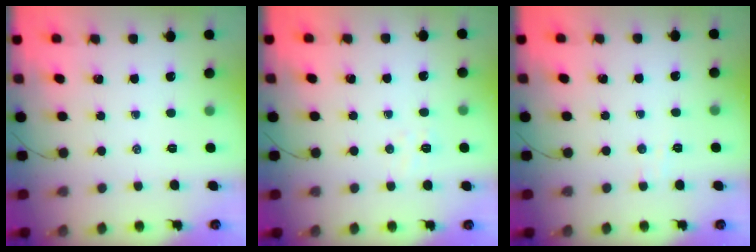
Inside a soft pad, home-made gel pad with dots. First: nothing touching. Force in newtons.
{"total": 3.8, "press": 3.7, "slide": 1.0}
{"total": 2.4, "press": 2.3, "slide": 0.6}